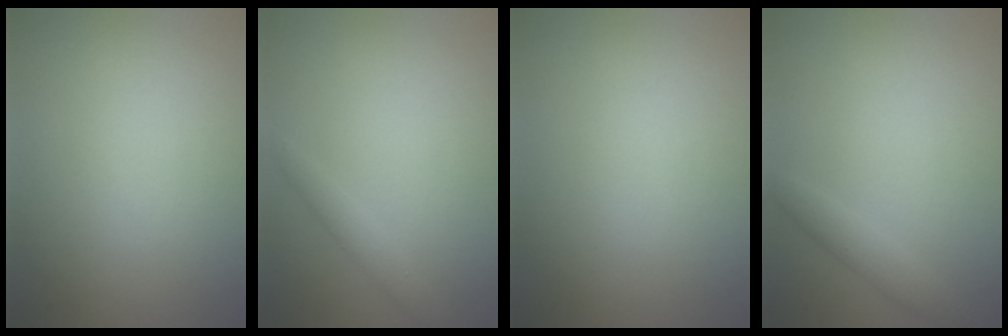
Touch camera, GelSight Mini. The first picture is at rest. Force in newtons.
{"total": 1.5, "press": 1.5, "slide": 0.1}
{"total": 0.0}
{"total": 1.8, "press": 1.8, "slide": 0.1}